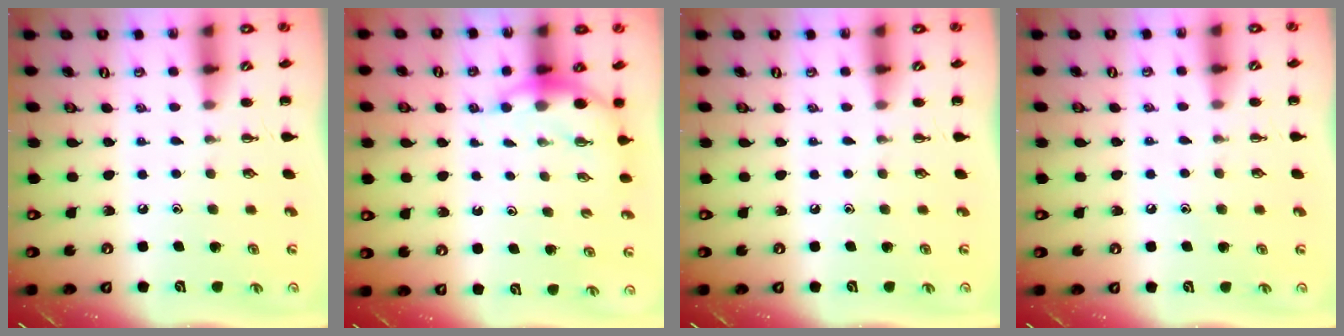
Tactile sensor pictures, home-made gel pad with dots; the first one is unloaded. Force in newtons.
{"total": 6.2, "press": 6.0, "slide": 1.2}
{"total": 0.0}
{"total": 4.6, "press": 4.4, "slide": 1.3}